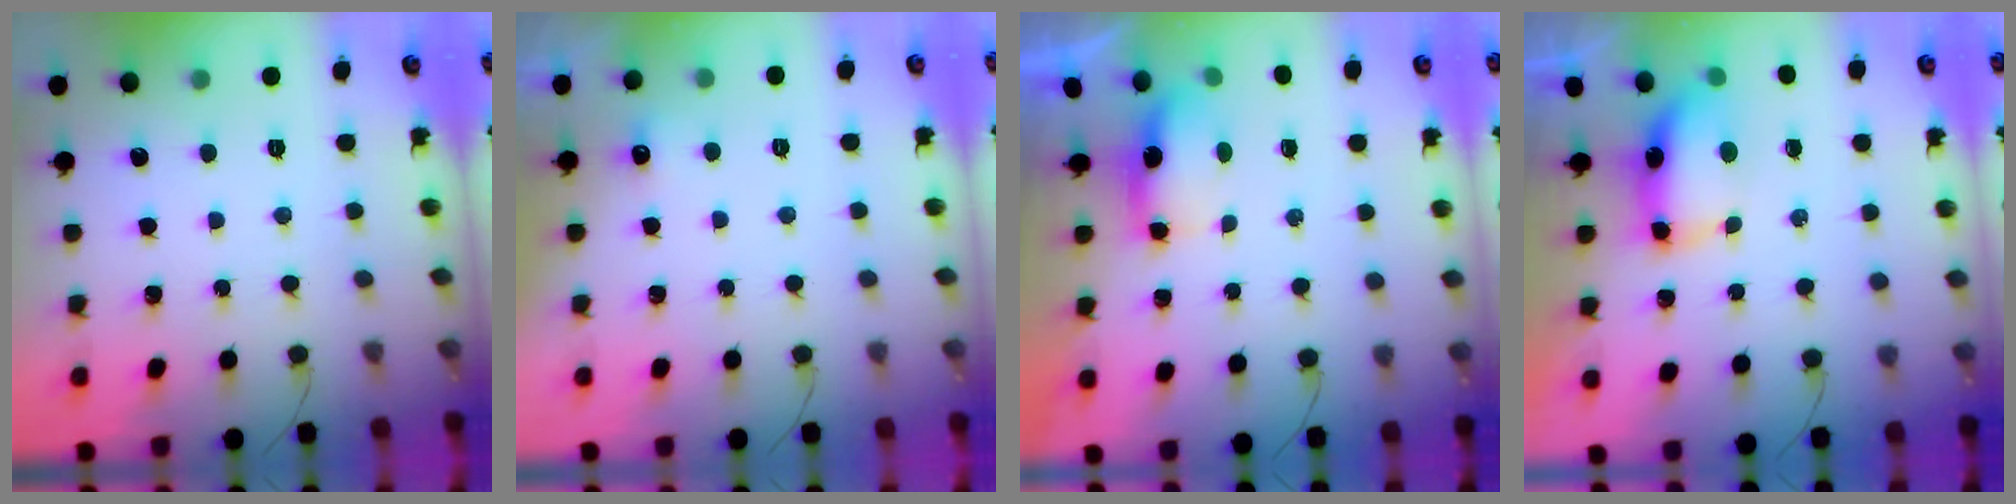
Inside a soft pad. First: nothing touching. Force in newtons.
{"total": 6.6, "press": 3.0, "slide": 5.9}
{"total": 4.8, "press": 4.8, "slide": 0.3}
{"total": 7.7, "press": 7.7, "slide": 0.6}